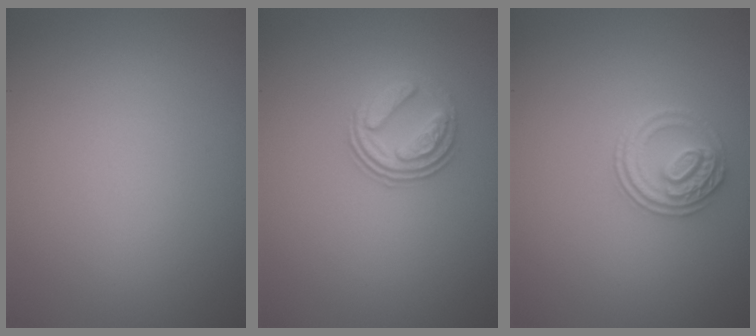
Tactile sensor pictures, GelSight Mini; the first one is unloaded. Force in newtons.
{"total": 3.1, "press": 2.4, "slide": 1.9}
{"total": 2.8, "press": 2.7, "slide": 1.0}